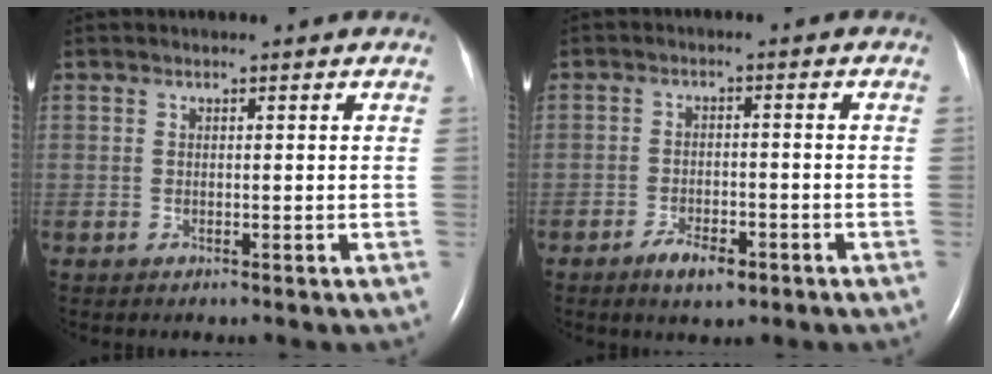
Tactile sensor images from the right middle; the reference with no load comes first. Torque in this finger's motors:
{"motor_torque": [0.61, -0.44, 0.08, 0.04]}